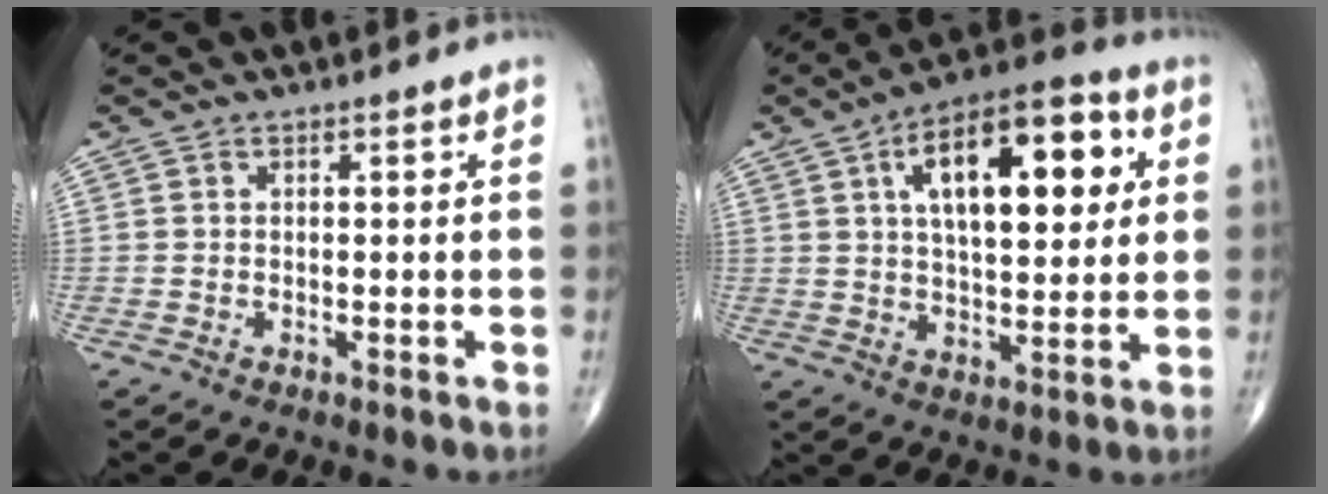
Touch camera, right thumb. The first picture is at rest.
{"total": 19.4, "force": [5.7, 8.7, 16.4], "torque": [-0.219, 0.006, 0.082]}